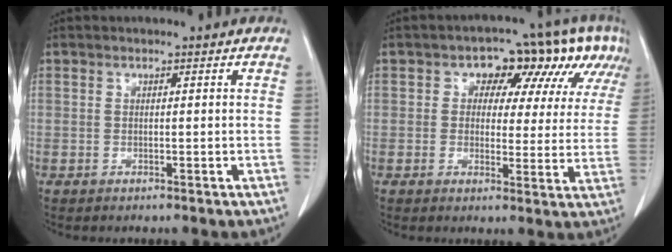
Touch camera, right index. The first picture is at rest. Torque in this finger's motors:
{"motor_torque": [0.57, 0.49, 0.10, 0.02]}